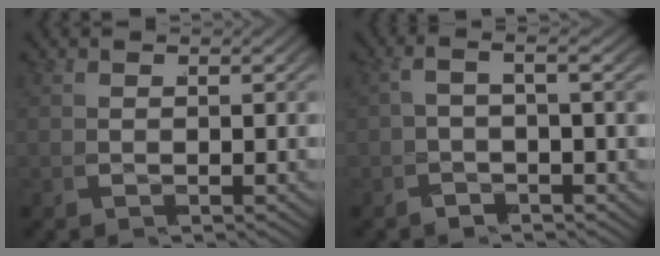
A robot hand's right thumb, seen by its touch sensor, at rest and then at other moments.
{"total": 1.8, "force": [-0.9, 0.1, 1.6], "torque": [-0.030, 0.007, -0.017]}